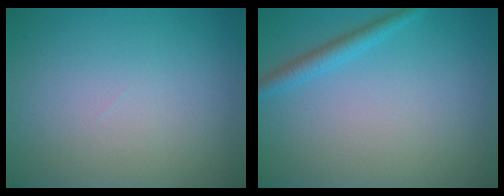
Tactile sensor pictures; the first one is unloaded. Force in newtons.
{"total": 1.9, "press": 1.9, "slide": 0.1}